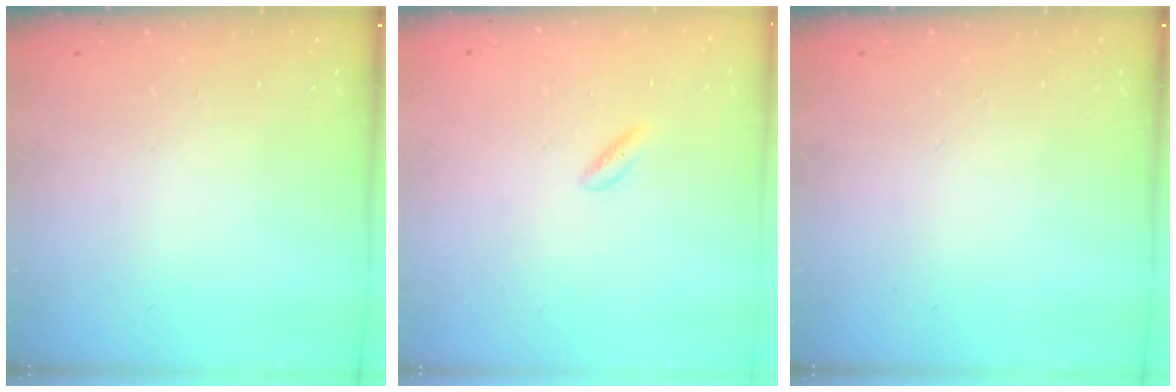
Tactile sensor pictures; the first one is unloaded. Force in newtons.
{"total": 1.5, "press": 1.2, "slide": 0.9}
{"total": 0.0}